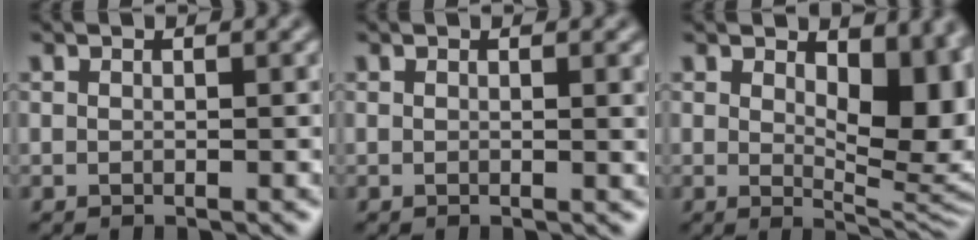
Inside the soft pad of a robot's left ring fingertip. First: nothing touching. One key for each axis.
{"total": 0.9, "fx": 0.2, "fy": 0.2, "fz": 0.9, "tx": -0.008, "ty": -0.001, "tz": 0.002}
{"total": 9.0, "fx": 1.8, "fy": 5.0, "fz": 7.3, "tx": -0.075, "ty": -0.009, "tz": 0.029}